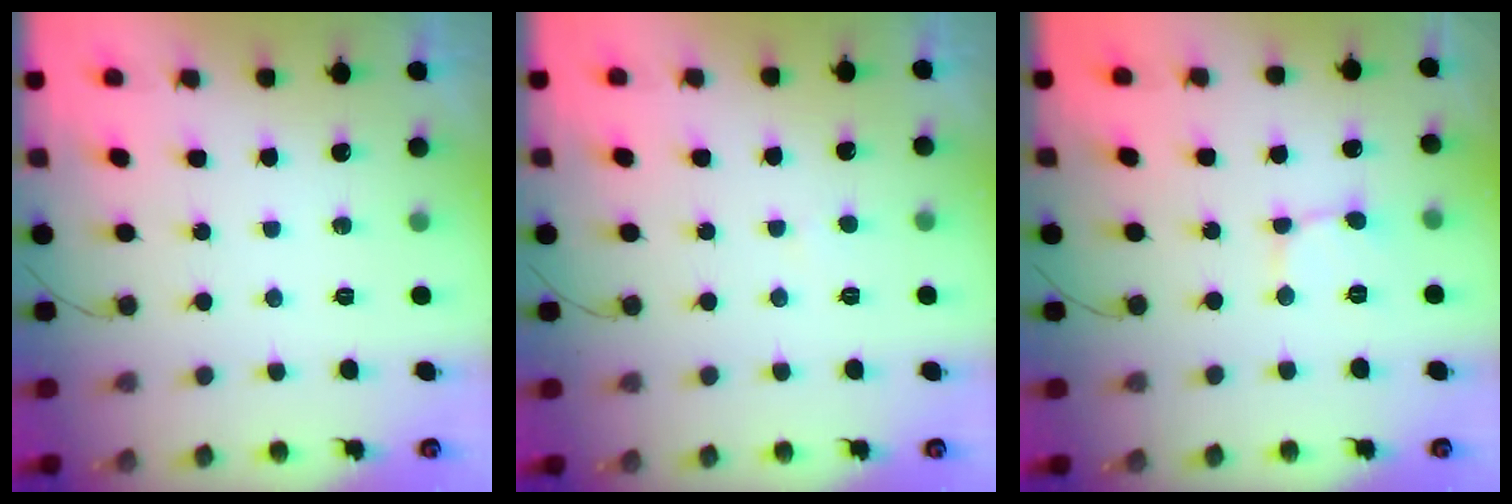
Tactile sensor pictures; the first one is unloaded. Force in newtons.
{"total": 1.8, "press": 1.8, "slide": 0.2}
{"total": 1.6, "press": 1.6, "slide": 0.1}